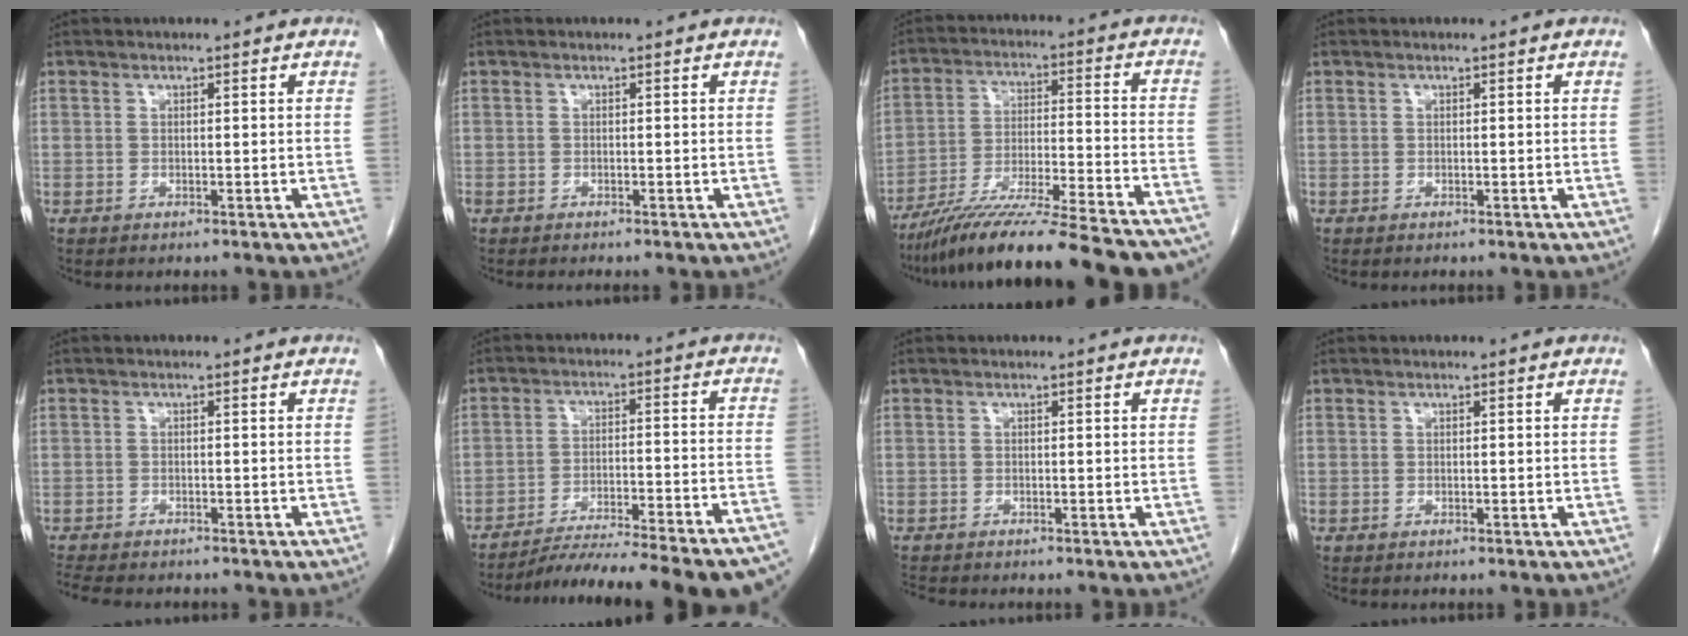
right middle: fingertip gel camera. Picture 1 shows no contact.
{"total": 1.8, "force": [-1.6, 0.5, 0.8], "torque": [-0.017, -0.004, -0.022]}
{"total": 25.1, "force": [-21.7, 0.8, 12.5], "torque": [-0.159, -0.028, -0.330]}
{"total": 0.0}
{"total": 6.9, "force": [-6.1, 1.6, 2.9], "torque": [-0.051, -0.011, -0.092]}
{"total": 23.6, "force": [-21.0, 0.1, 10.8], "torque": [-0.099, -0.025, -0.289]}
{"total": 1.1, "force": [-1.0, -0.3, 0.0], "torque": [-0.012, -0.008, -0.021]}
{"total": 0.0}